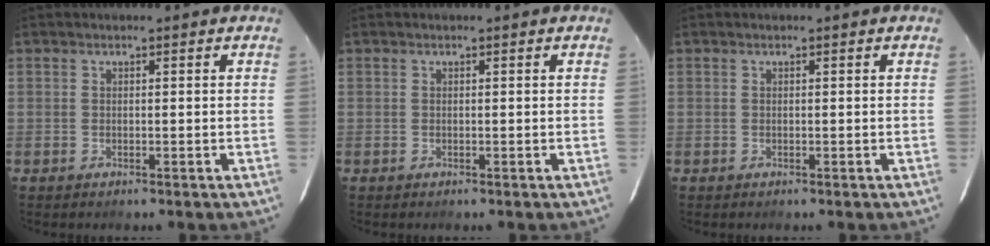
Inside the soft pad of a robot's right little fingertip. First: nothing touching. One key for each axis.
{"total": 0.0}
{"total": 0.0}